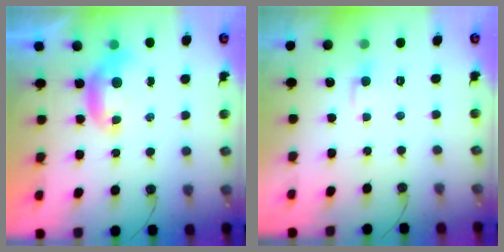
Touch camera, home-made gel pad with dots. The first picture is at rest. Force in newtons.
{"total": 1.4, "press": 1.3, "slide": 0.5}